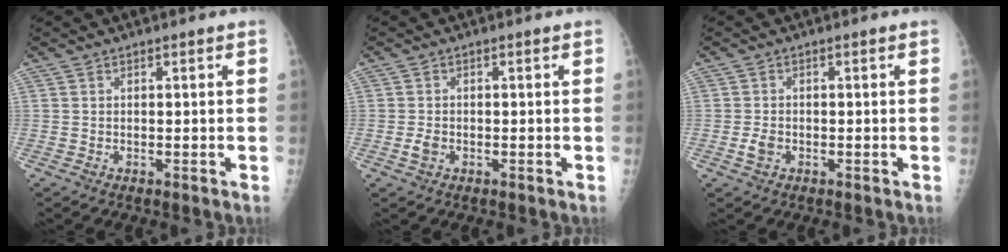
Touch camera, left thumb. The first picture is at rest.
{"total": 1.7, "force": [-0.5, 1.2, 1.1], "torque": [-0.022, 0.000, -0.010]}
{"total": 2.0, "force": [-0.6, 1.4, 1.3], "torque": [-0.027, 0.001, -0.012]}